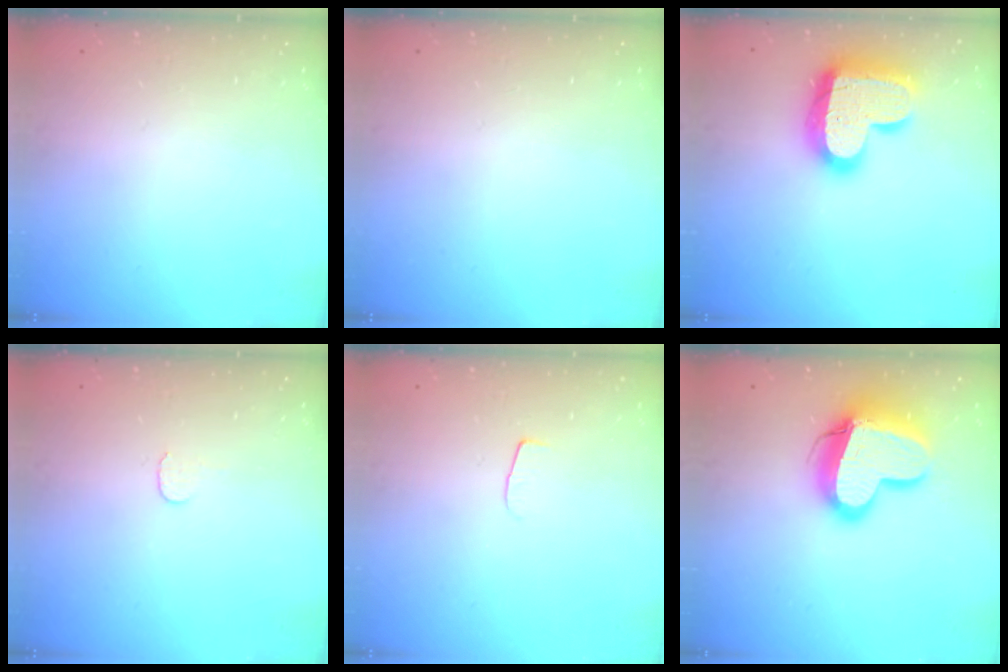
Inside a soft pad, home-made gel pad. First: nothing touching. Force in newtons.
{"total": 0.0}
{"total": 22.1, "press": 22.0, "slide": 1.5}
{"total": 3.9, "press": 3.9, "slide": 0.3}
{"total": 4.3, "press": 4.3, "slide": 0.4}
{"total": 17.7, "press": 17.6, "slide": 1.5}